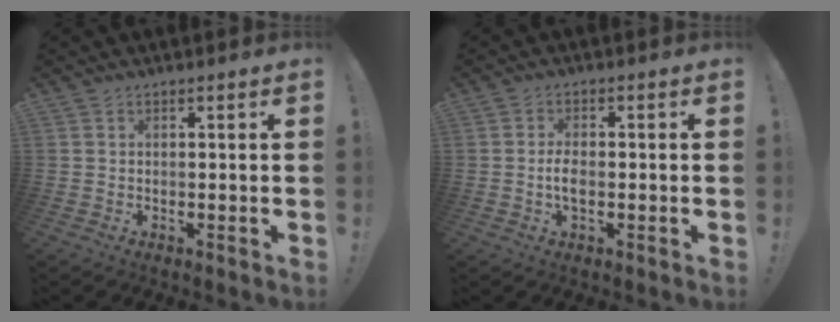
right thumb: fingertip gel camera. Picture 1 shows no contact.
{"total": 3.7, "force": [-0.9, 1.8, 3.1], "torque": [-0.062, -0.002, -0.020]}